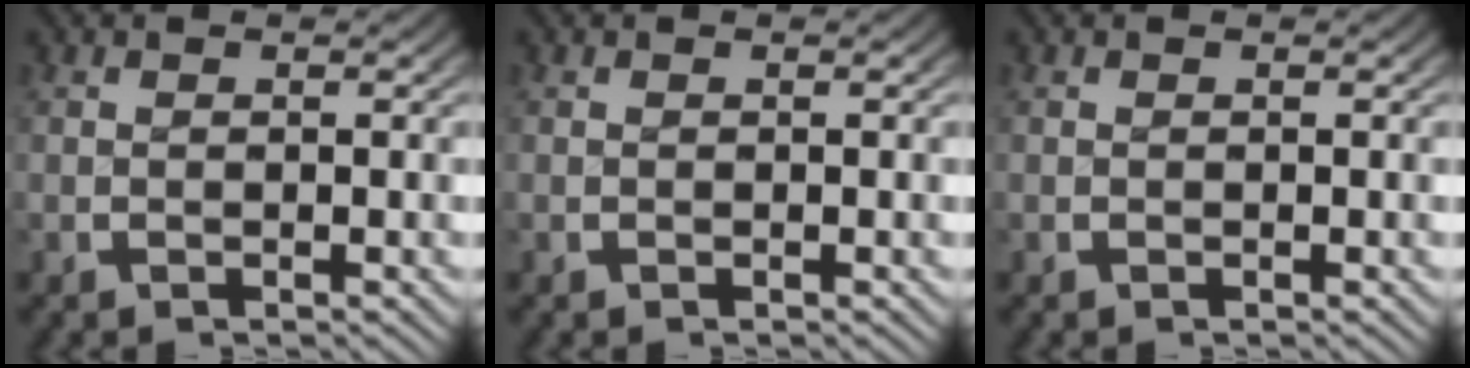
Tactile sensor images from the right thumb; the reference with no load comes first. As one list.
[{"total": 0.0}, {"total": 0.0}]